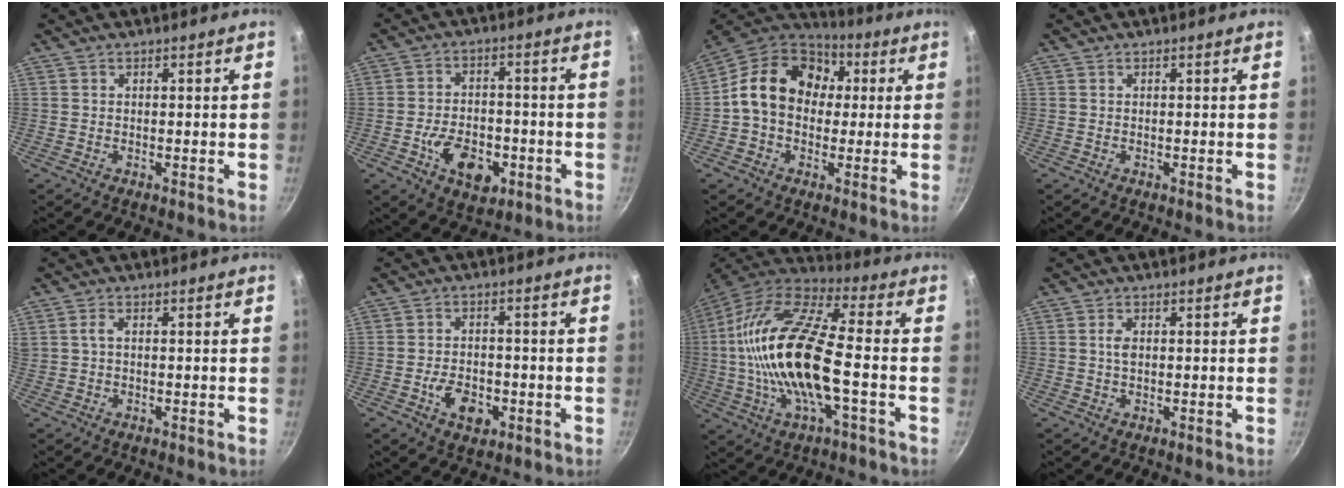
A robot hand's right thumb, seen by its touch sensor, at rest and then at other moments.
{"total": 11.0, "force": [-4.1, 7.0, 7.4], "torque": [-0.094, 0.018, -0.060]}
{"total": 16.8, "force": [2.3, 13.1, 10.2], "torque": [-0.139, 0.033, 0.019]}
{"total": 0.0}
{"total": 1.7, "force": [0.2, 1.0, 1.4], "torque": [-0.025, 0.007, 0.006]}
{"total": 7.0, "force": [-2.6, 4.5, 4.7], "torque": [-0.059, 0.013, -0.040]}
{"total": 23.0, "force": [-2.2, 8.5, 21.3], "torque": [-0.418, 0.026, -0.057]}
{"total": 1.8, "force": [0.2, 1.1, 1.4], "torque": [-0.026, 0.001, 0.002]}